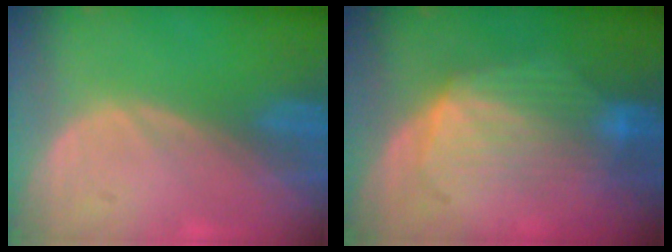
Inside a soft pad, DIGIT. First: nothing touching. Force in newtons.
{"total": 7.4, "press": 7.3, "slide": 1.3}